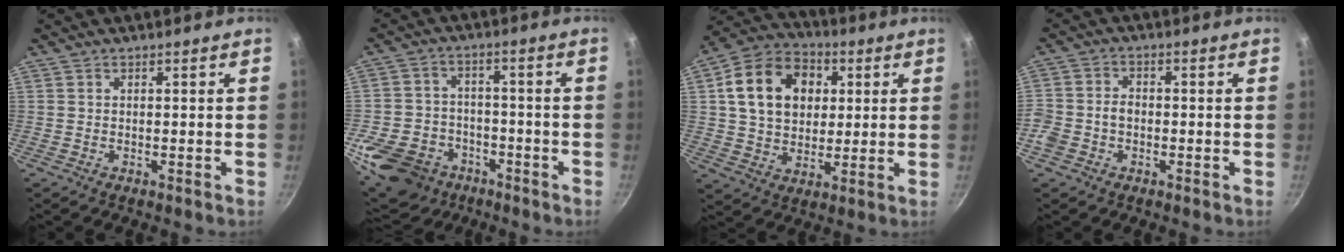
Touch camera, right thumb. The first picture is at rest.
{"total": 16.8, "force": [-8.6, 12.6, 7.1], "torque": [-0.130, 0.042, -0.134]}
{"total": 16.4, "force": [3.9, 12.5, 9.9], "torque": [-0.144, 0.014, 0.057]}
{"total": 6.0, "force": [-1.9, 4.7, 3.2], "torque": [-0.059, 0.026, -0.045]}